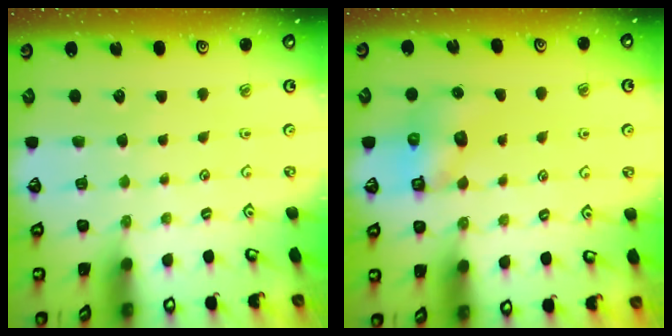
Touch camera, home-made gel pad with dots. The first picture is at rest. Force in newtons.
{"total": 6.5, "press": 6.5, "slide": 0.6}